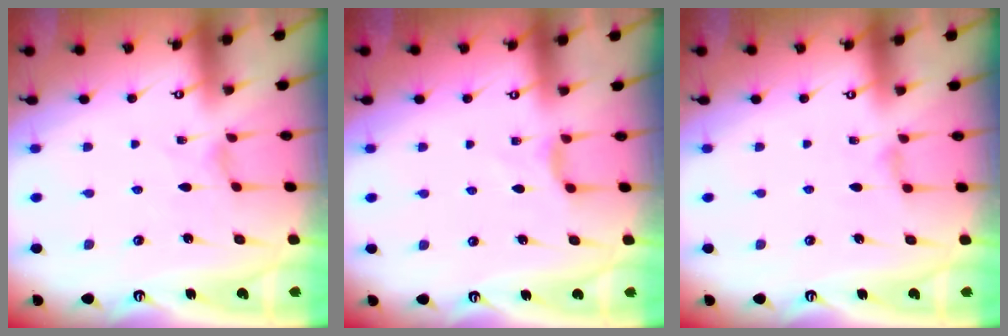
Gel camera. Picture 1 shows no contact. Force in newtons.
{"total": 3.3, "press": 3.2, "slide": 0.6}
{"total": 2.6, "press": 2.6, "slide": 0.4}